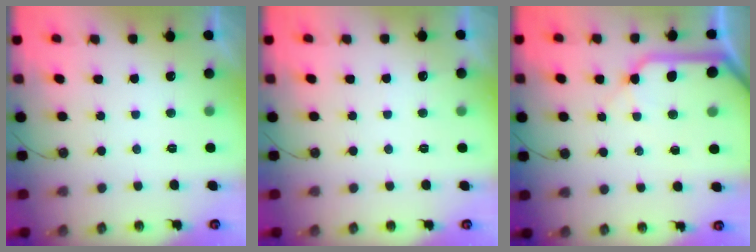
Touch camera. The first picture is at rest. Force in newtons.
{"total": 2.9, "press": 2.9, "slide": 0.4}
{"total": 12.1, "press": 12.0, "slide": 1.4}